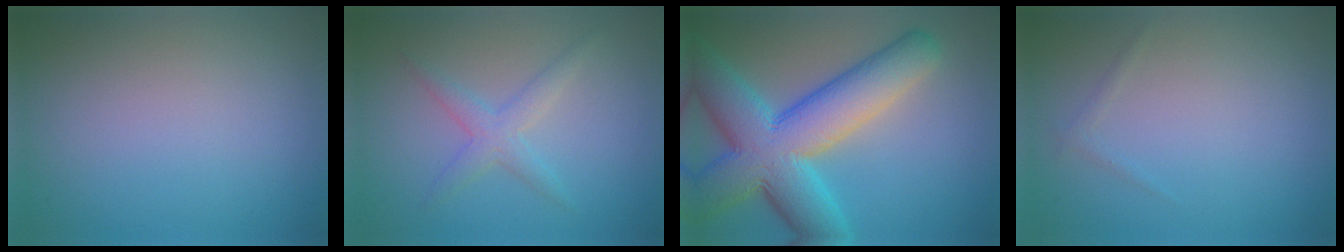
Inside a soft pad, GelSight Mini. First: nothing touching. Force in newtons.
{"total": 2.2, "press": 2.2, "slide": 0.1}
{"total": 11.6, "press": 11.6, "slide": 0.4}
{"total": 0.6, "press": 0.6, "slide": 0.0}